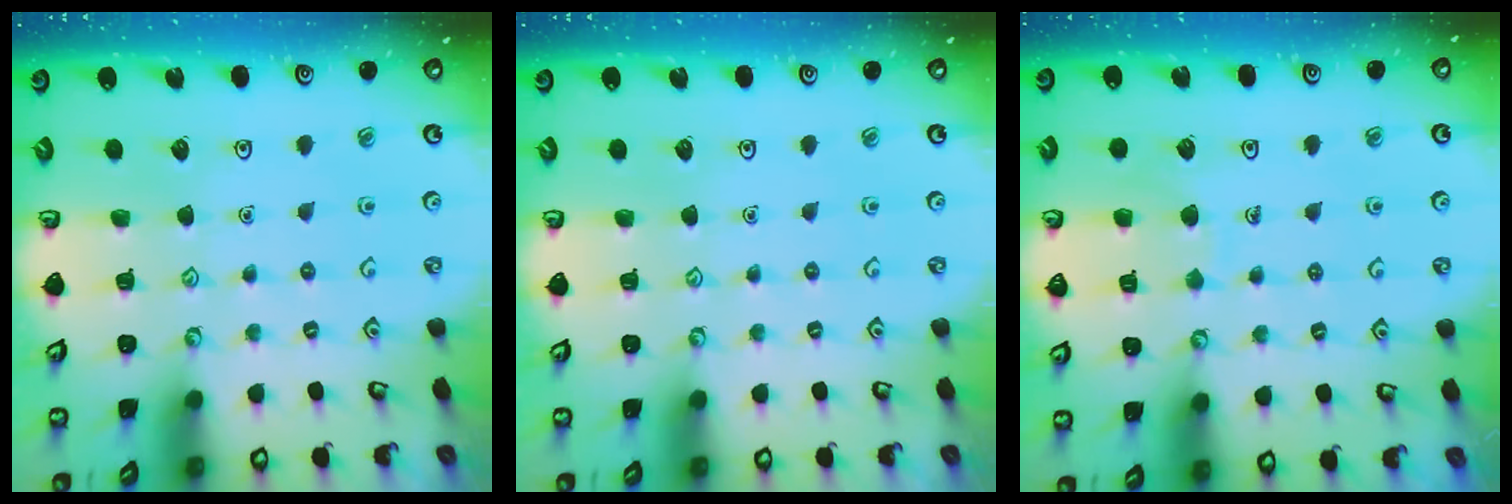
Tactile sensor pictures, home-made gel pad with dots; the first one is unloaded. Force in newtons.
{"total": 0.0}
{"total": 5.0, "press": 5.0, "slide": 0.5}